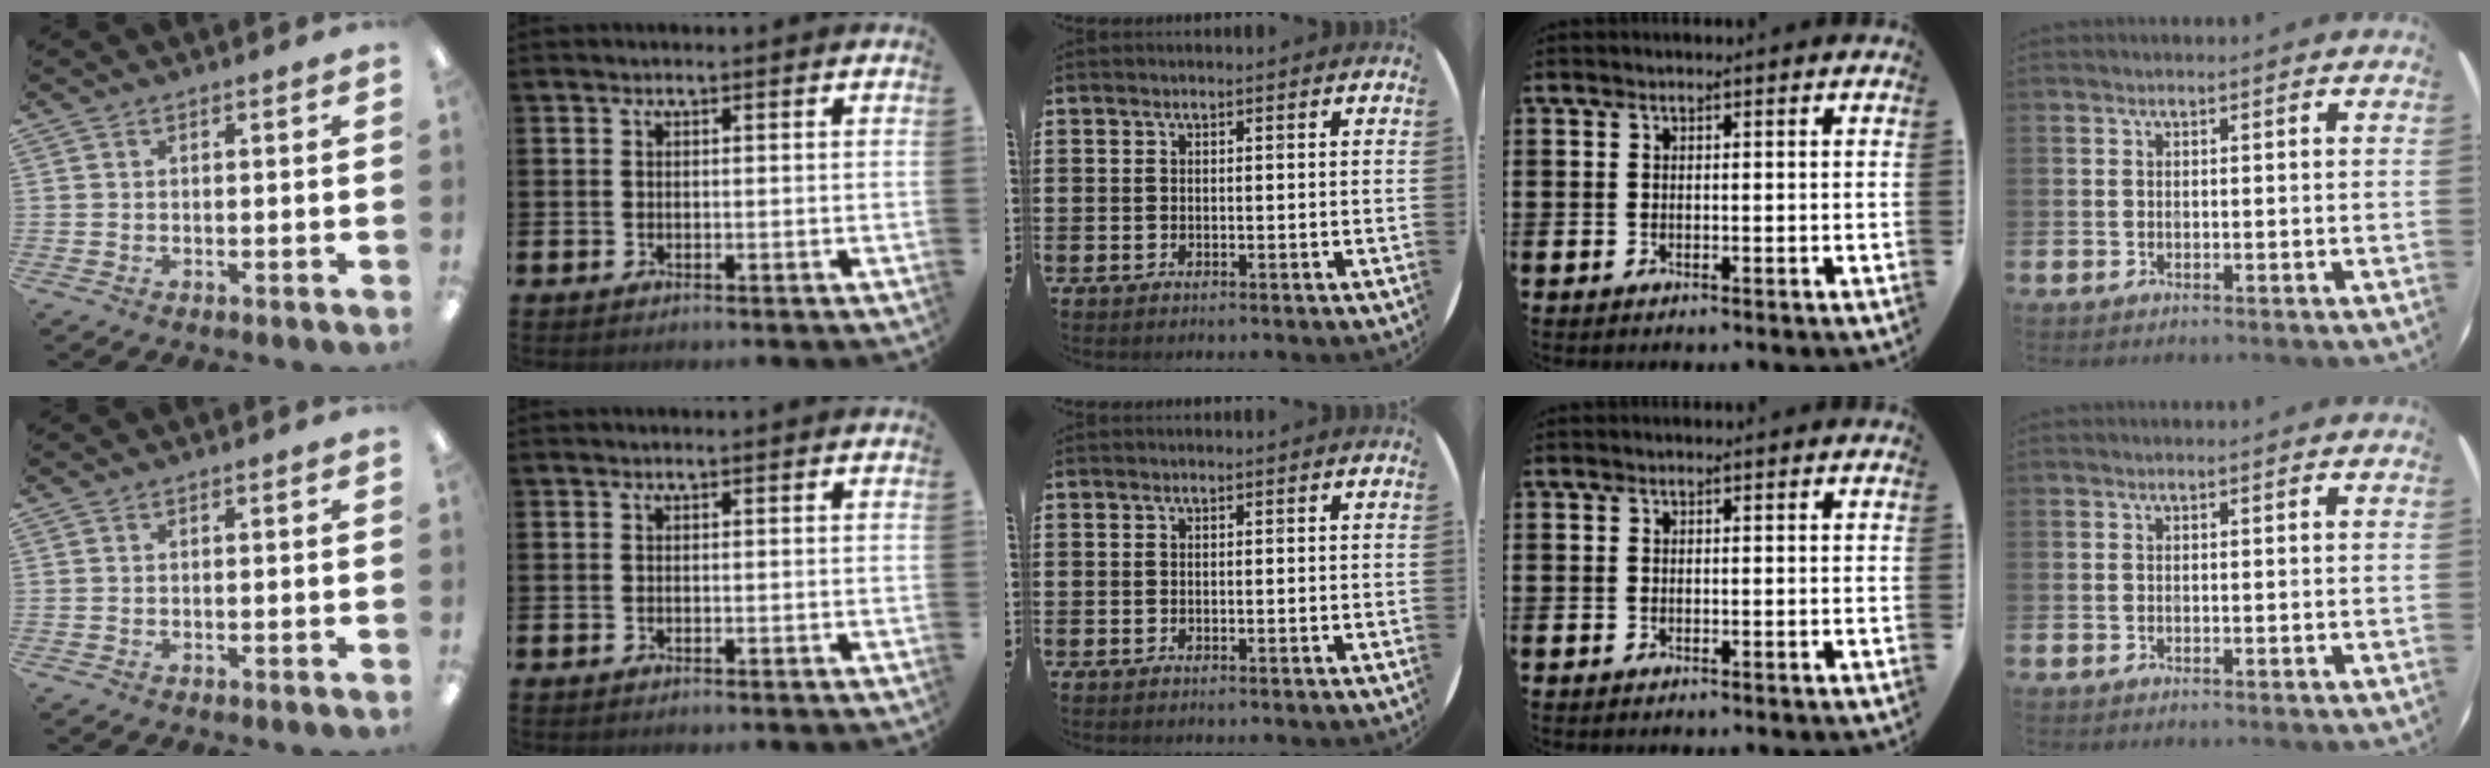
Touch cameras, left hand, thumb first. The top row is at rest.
{}